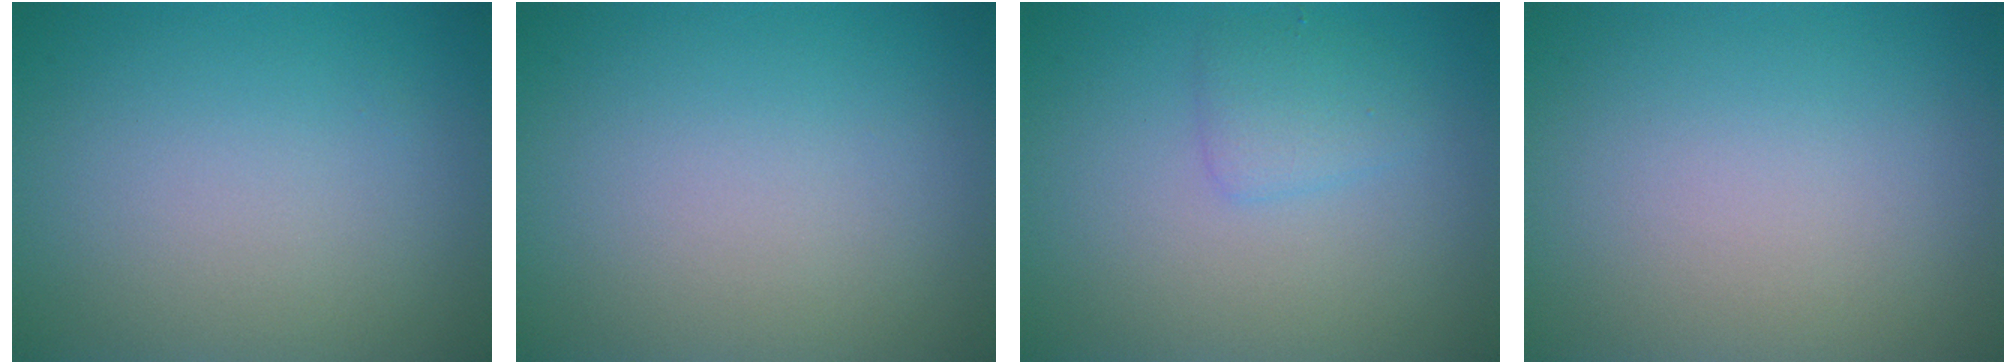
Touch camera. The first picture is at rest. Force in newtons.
{"total": 0.0}
{"total": 1.8, "press": 1.8, "slide": 0.0}
{"total": 0.0}